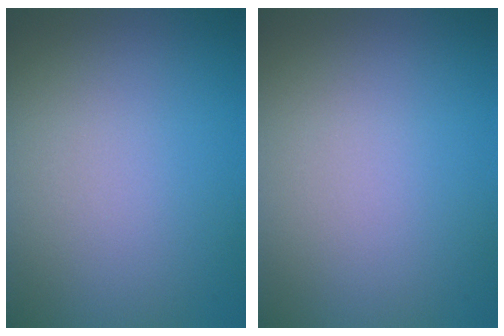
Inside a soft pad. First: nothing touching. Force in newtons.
{"total": 0.0}